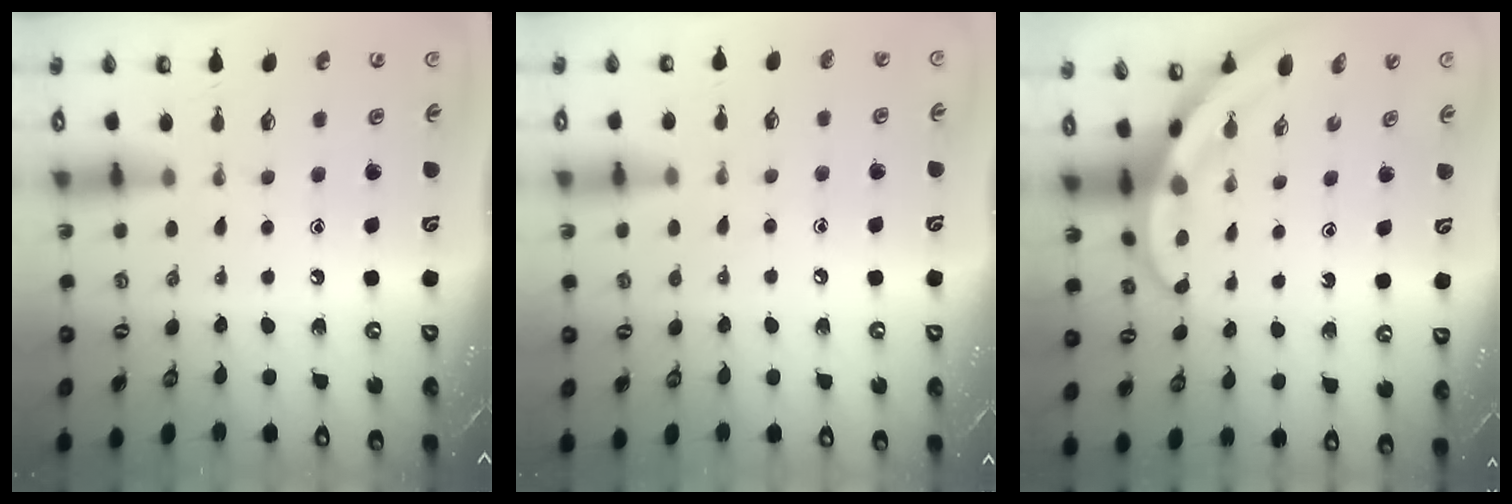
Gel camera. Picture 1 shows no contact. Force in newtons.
{"total": 5.2, "press": 5.2, "slide": 0.5}
{"total": 4.5, "press": 4.5, "slide": 0.3}